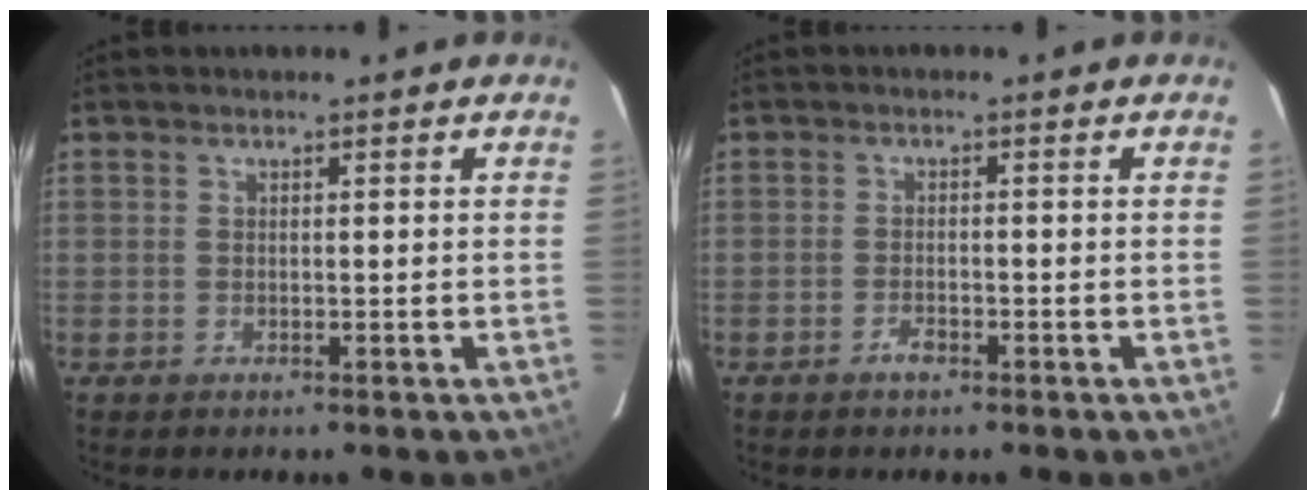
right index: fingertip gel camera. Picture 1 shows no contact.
{"total": 1.9, "force": [-1.3, 0.7, 1.1], "torque": [-0.025, 0.000, -0.025]}